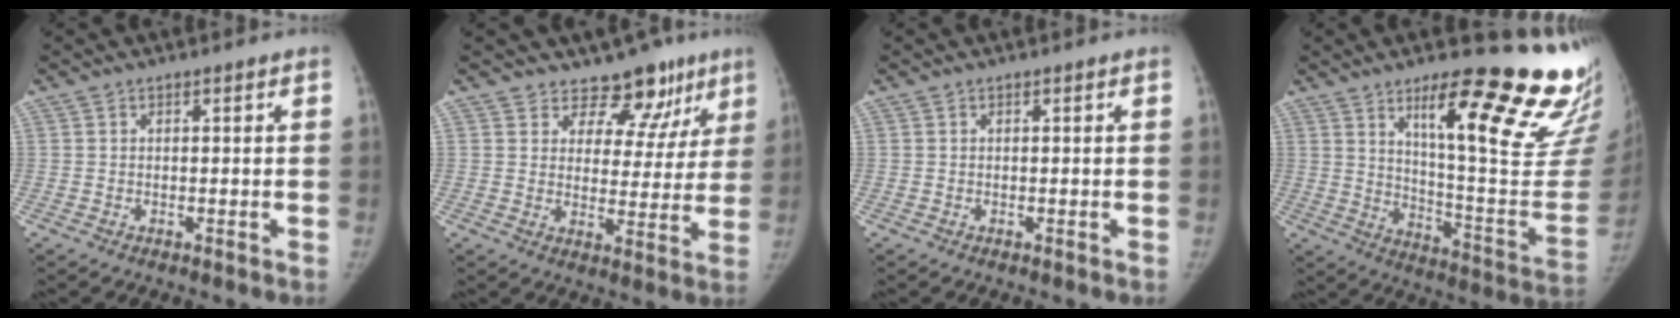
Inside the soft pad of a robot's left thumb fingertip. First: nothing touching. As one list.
[{"total": 11.4, "force": [8.7, 6.9, 2.6], "torque": [0.022, -0.048, 0.101]}, {"total": 0.0}, {"total": 28.2, "force": [17.9, 5.4, 21.1], "torque": [-0.218, -0.108, 0.257]}]